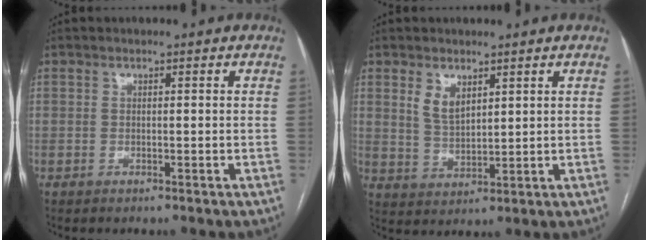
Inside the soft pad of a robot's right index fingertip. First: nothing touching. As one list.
[{"total": 4.4, "force": [2.4, 2.3, 2.8], "torque": [-0.059, -0.002, 0.055]}]